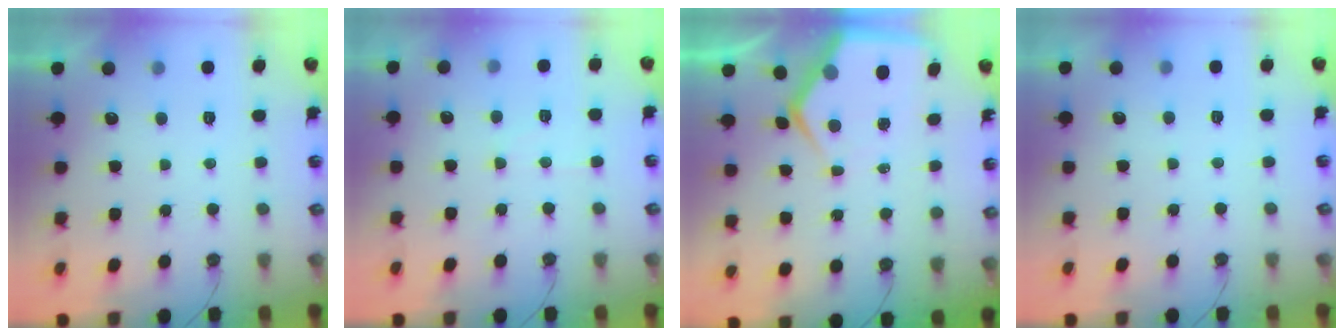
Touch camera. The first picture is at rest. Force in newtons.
{"total": 6.1, "press": 6.1, "slide": 0.7}
{"total": 9.3, "press": 9.2, "slide": 1.1}
{"total": 2.0, "press": 1.9, "slide": 0.5}